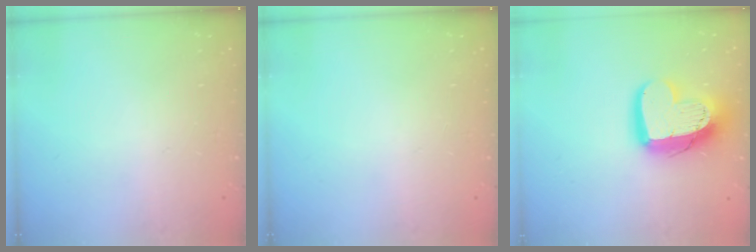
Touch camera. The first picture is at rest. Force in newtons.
{"total": 0.0}
{"total": 16.5, "press": 16.5, "slide": 1.4}